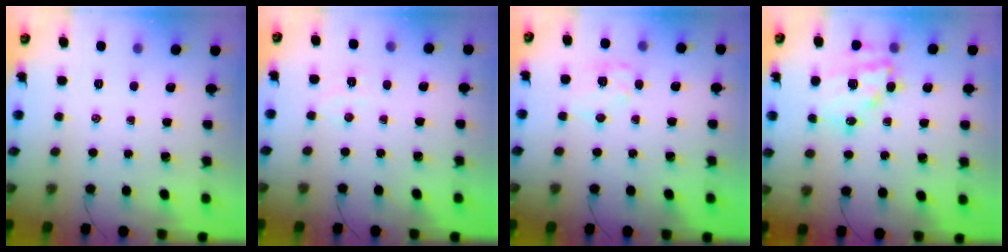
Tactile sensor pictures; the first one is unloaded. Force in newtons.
{"total": 4.0, "press": 3.9, "slide": 0.9}
{"total": 7.4, "press": 7.4, "slide": 0.8}
{"total": 14.4, "press": 14.0, "slide": 3.4}